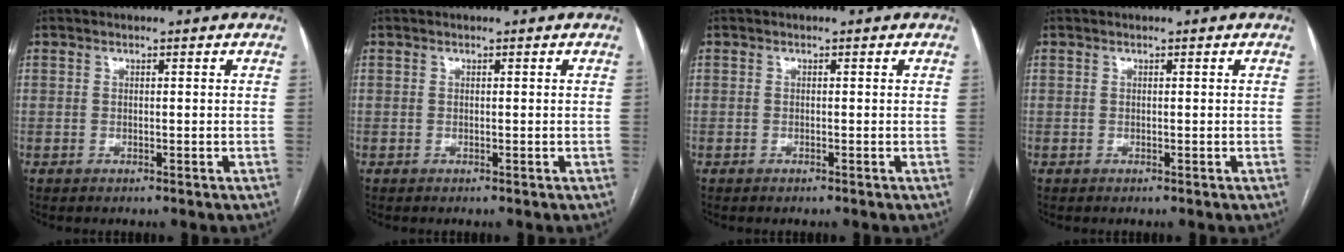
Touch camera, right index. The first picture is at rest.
{"total": 0.0}
{"total": 0.0}
{"total": 0.0}